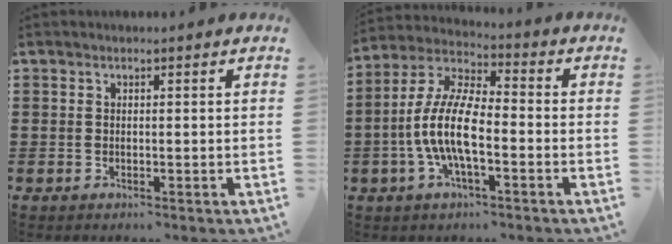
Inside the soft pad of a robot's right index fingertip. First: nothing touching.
{"total": 10.1, "force": [-2.9, 3.4, 9.0], "torque": [-0.216, -0.012, -0.062]}